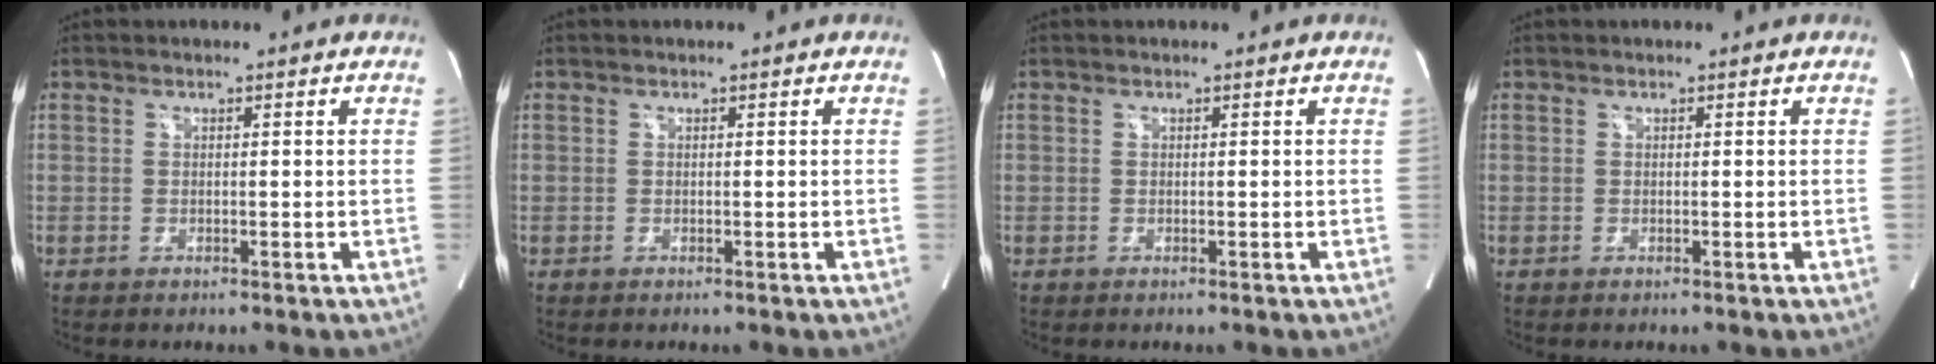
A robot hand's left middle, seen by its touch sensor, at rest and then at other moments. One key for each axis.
{"total": 0.0}
{"total": 0.0}
{"total": 0.0}